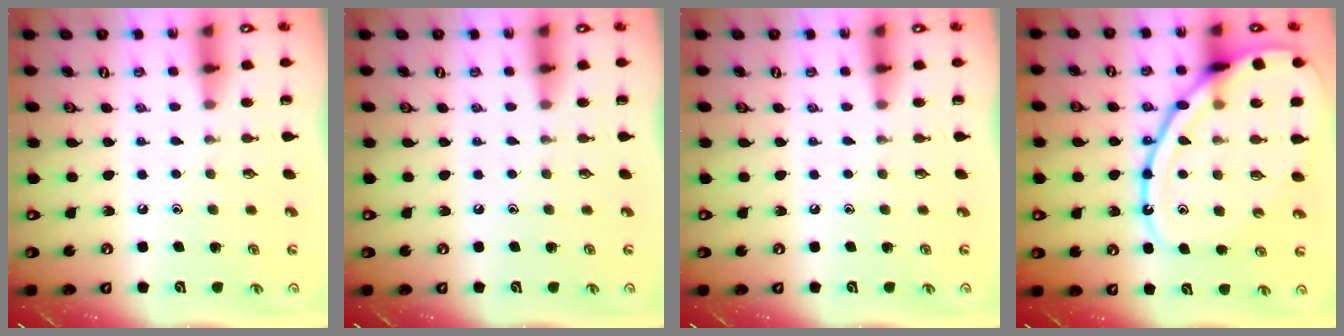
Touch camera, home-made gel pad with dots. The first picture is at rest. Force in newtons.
{"total": 0.0}
{"total": 0.0}
{"total": 19.5, "press": 19.4, "slide": 1.2}